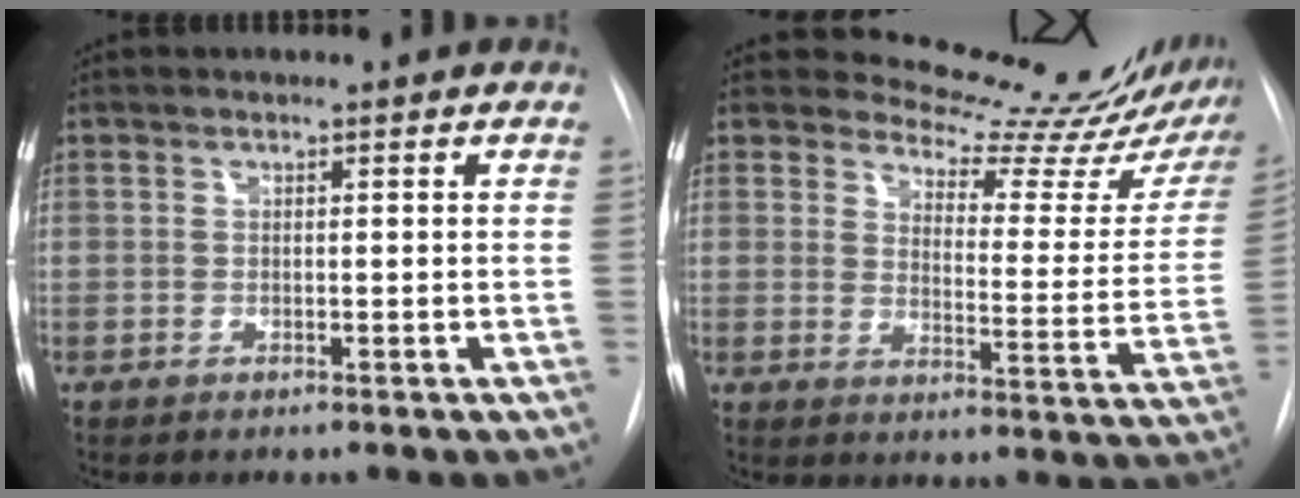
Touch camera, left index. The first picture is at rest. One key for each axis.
{"total": 16.8, "fx": 16.0, "fy": 3.0, "fz": 4.4, "tx": -0.044, "ty": -0.094, "tz": 0.175}